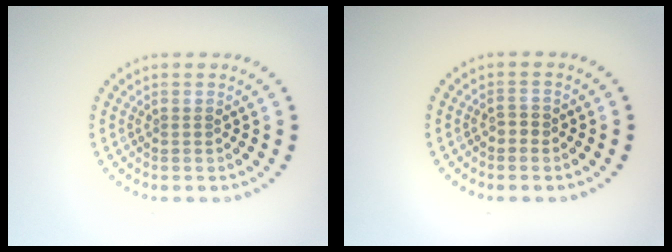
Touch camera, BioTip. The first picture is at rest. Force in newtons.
{"total": 1.0, "press": 0.9, "slide": 0.3}